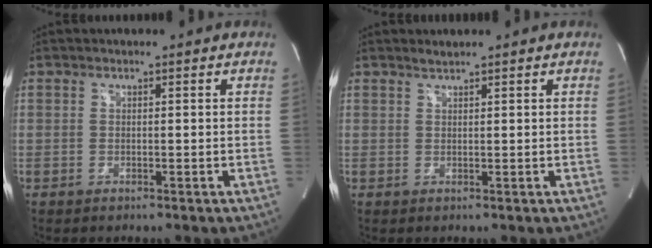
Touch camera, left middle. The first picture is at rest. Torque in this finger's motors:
{"motor_torque": [0.13, -0.05, -0.06, 0.01]}